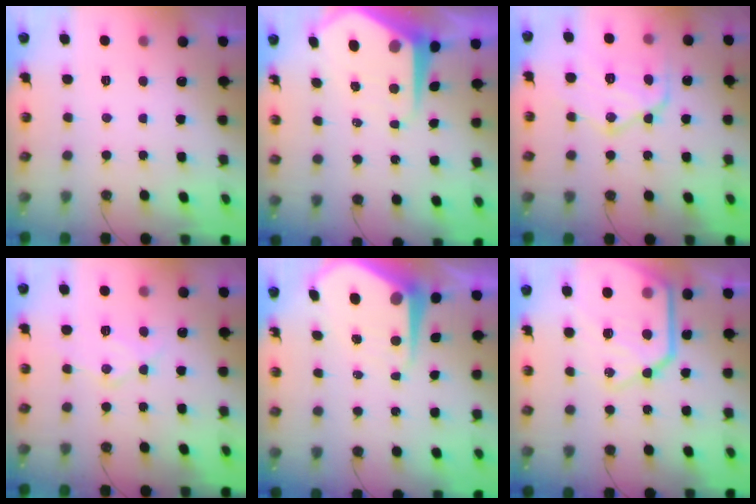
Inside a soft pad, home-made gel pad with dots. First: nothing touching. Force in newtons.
{"total": 10.5, "press": 10.4, "slide": 1.0}
{"total": 16.9, "press": 16.8, "slide": 1.5}
{"total": 11.1, "press": 11.1, "slide": 0.9}
{"total": 10.5, "press": 10.5, "slide": 0.9}
{"total": 23.6, "press": 23.5, "slide": 2.4}